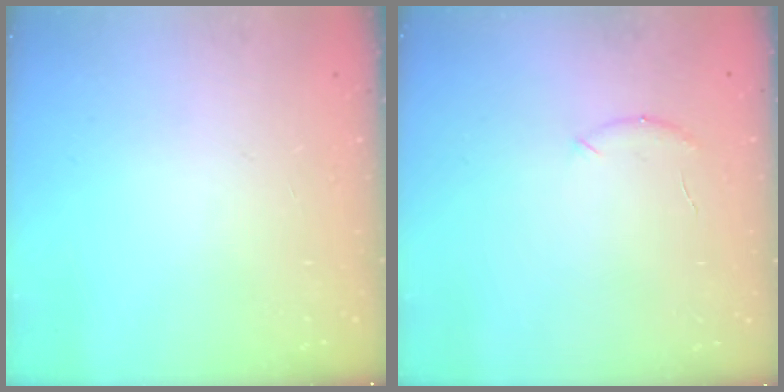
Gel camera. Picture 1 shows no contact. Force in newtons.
{"total": 5.7, "press": 5.6, "slide": 1.0}